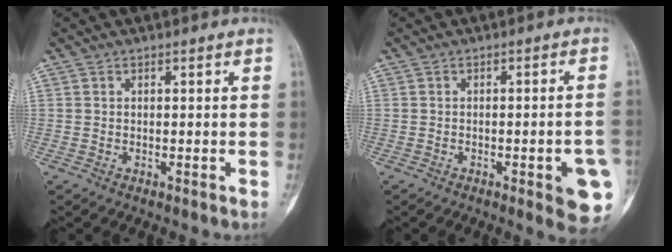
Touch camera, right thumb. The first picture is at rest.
{"total": 9.1, "force": [-2.9, 2.3, 8.3], "torque": [-0.086, 0.007, -0.030]}